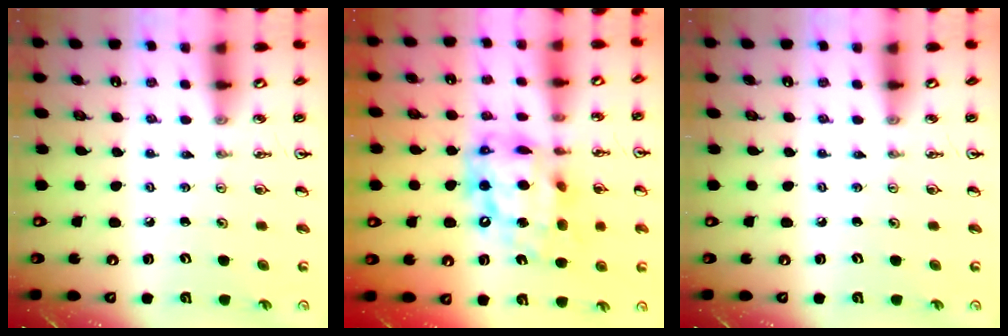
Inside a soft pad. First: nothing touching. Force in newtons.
{"total": 16.8, "press": 16.8, "slide": 1.6}
{"total": 0.0}